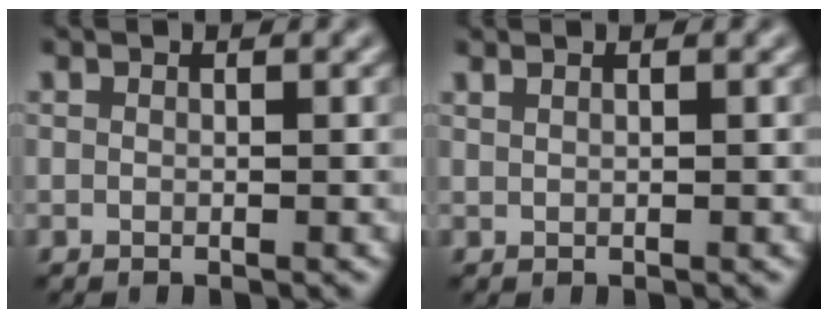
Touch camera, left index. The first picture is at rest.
{"total": 1.2, "force": [0.6, 0.6, 0.7], "torque": [-0.006, -0.004, 0.006]}